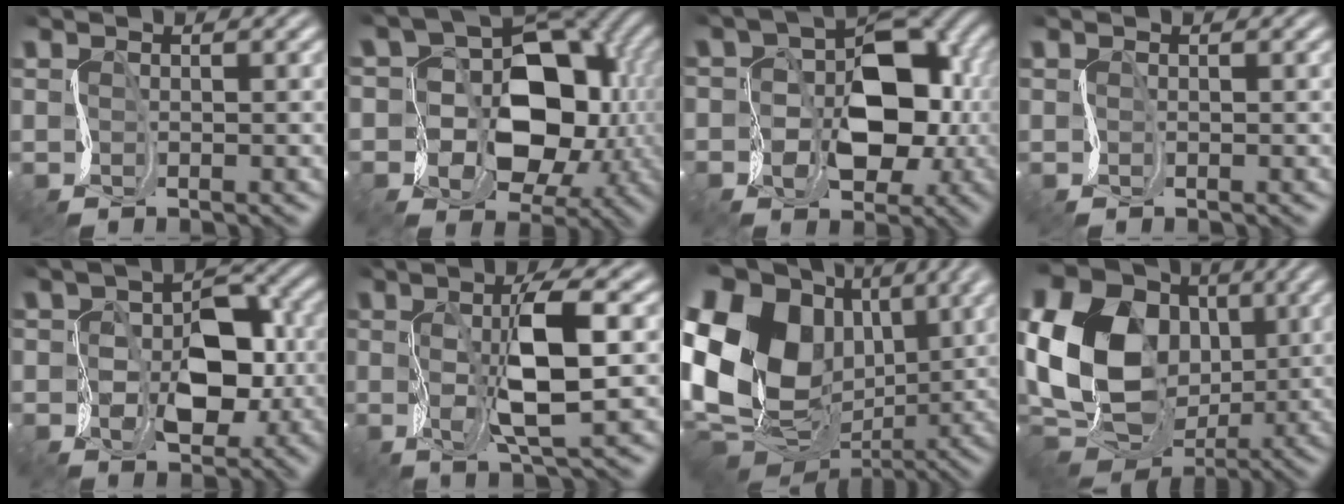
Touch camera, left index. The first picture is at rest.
{"total": 10.3, "force": [-0.9, 7.6, 6.9], "torque": [-0.077, 0.005, -0.007]}
{"total": 8.4, "force": [-0.7, 5.8, 6.0], "torque": [-0.097, -0.005, -0.003]}
{"total": 0.0}
{"total": 6.0, "force": [-1.1, 4.1, 4.2], "torque": [-0.077, -0.005, -0.011]}
{"total": 5.6, "force": [0.0, 0.9, 5.5], "torque": [-0.115, -0.002, 0.005]}
{"total": 17.5, "force": [2.2, 13.1, 11.4], "torque": [-0.245, 0.007, 0.060]}
{"total": 14.3, "force": [0.5, 11.5, 8.4], "torque": [-0.206, 0.000, 0.010]}